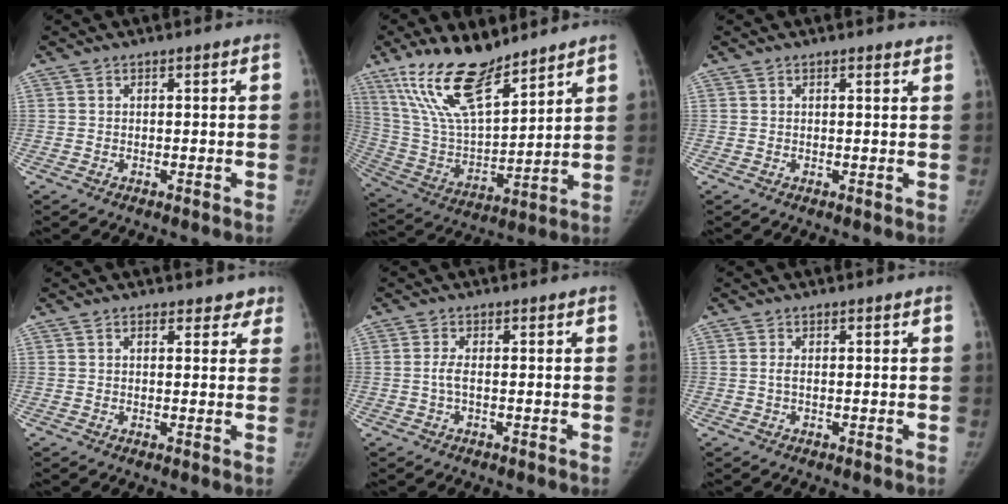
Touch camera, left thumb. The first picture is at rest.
{"total": 19.2, "force": [13.7, 6.6, 11.8], "torque": [-0.195, -0.066, 0.266]}
{"total": 1.2, "force": [1.1, 0.2, 0.4], "torque": [-0.002, -0.006, 0.013]}
{"total": 3.9, "force": [2.9, 2.2, 1.1], "torque": [0.027, -0.008, 0.029]}
{"total": 1.9, "force": [-0.2, 0.4, 1.8], "torque": [-0.046, -0.002, -0.006]}
{"total": 1.0, "force": [0.0, 0.3, 0.9], "torque": [-0.025, 0.000, 0.000]}